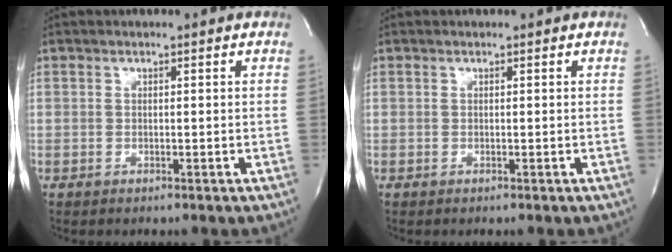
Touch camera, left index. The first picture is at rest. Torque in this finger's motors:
{"motor_torque": [0.00, 0.00, 0.00, 0.00]}